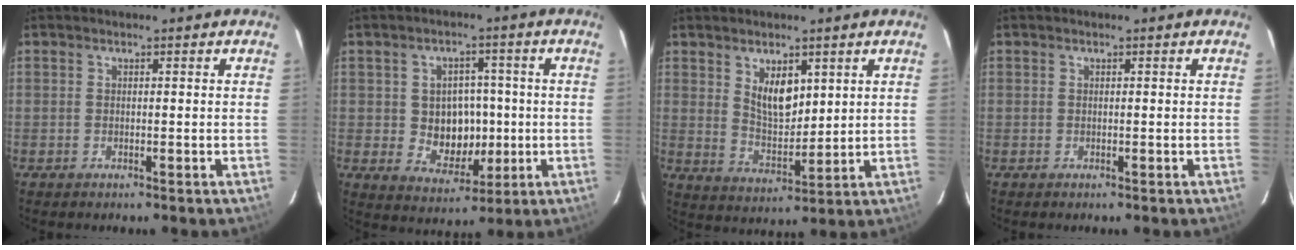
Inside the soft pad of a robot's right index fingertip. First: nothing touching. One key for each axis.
{"total": 8.5, "fx": -0.6, "fy": 7.2, "fz": 4.4, "tx": -0.089, "ty": 0.007, "tz": 0.010}
{"total": 7.3, "fx": 3.4, "fy": 3.8, "fz": 5.3, "tx": -0.085, "ty": -0.004, "tz": 0.070}
{"total": 0.0}